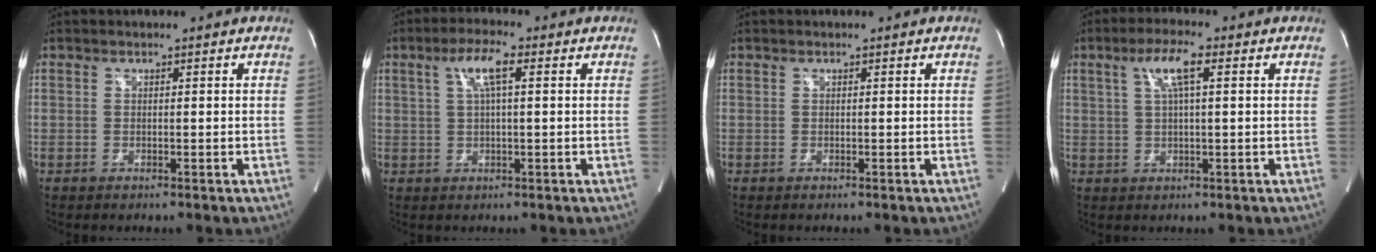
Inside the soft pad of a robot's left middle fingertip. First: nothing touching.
{"total": 5.2, "force": [1.8, 0.6, 4.9], "torque": [-0.102, 0.009, 0.036]}
{"total": 0.0}
{"total": 5.5, "force": [2.1, 0.5, 5.1], "torque": [-0.106, 0.008, 0.039]}